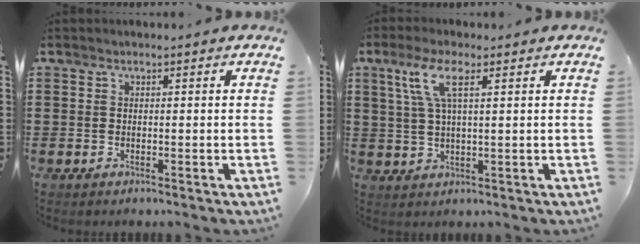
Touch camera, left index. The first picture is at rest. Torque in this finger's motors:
{"motor_torque": [1.13, 1.01, 0.52, 0.09]}